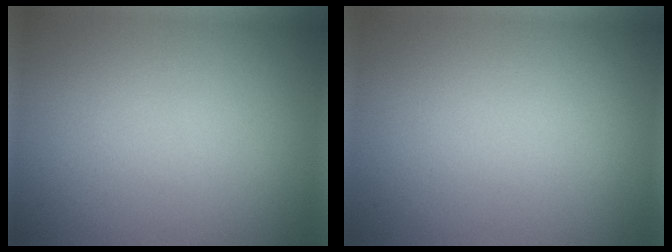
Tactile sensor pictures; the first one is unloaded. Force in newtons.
{"total": 0.0}